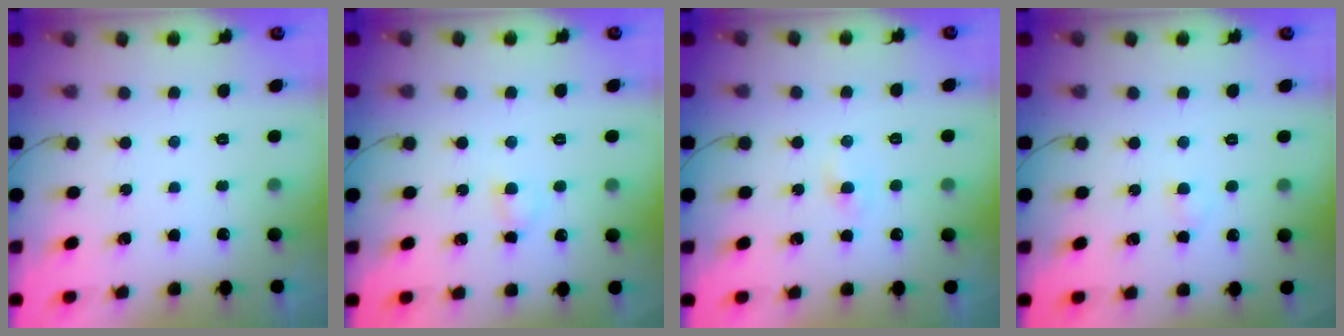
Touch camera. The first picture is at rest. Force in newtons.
{"total": 3.2, "press": 3.0, "slide": 1.2}
{"total": 0.0}
{"total": 1.5, "press": 1.2, "slide": 0.8}